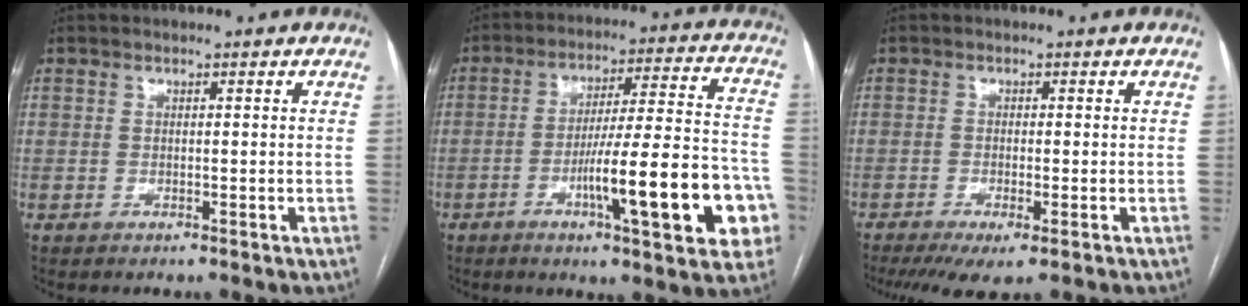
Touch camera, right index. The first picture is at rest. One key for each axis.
{"total": 18.5, "fx": -6.4, "fy": 2.1, "fz": 17.2, "tx": -0.216, "ty": 0.018, "tz": -0.083}
{"total": 5.6, "fx": -3.4, "fy": 1.0, "fz": 4.4, "tx": -0.072, "ty": -0.016, "tz": -0.056}